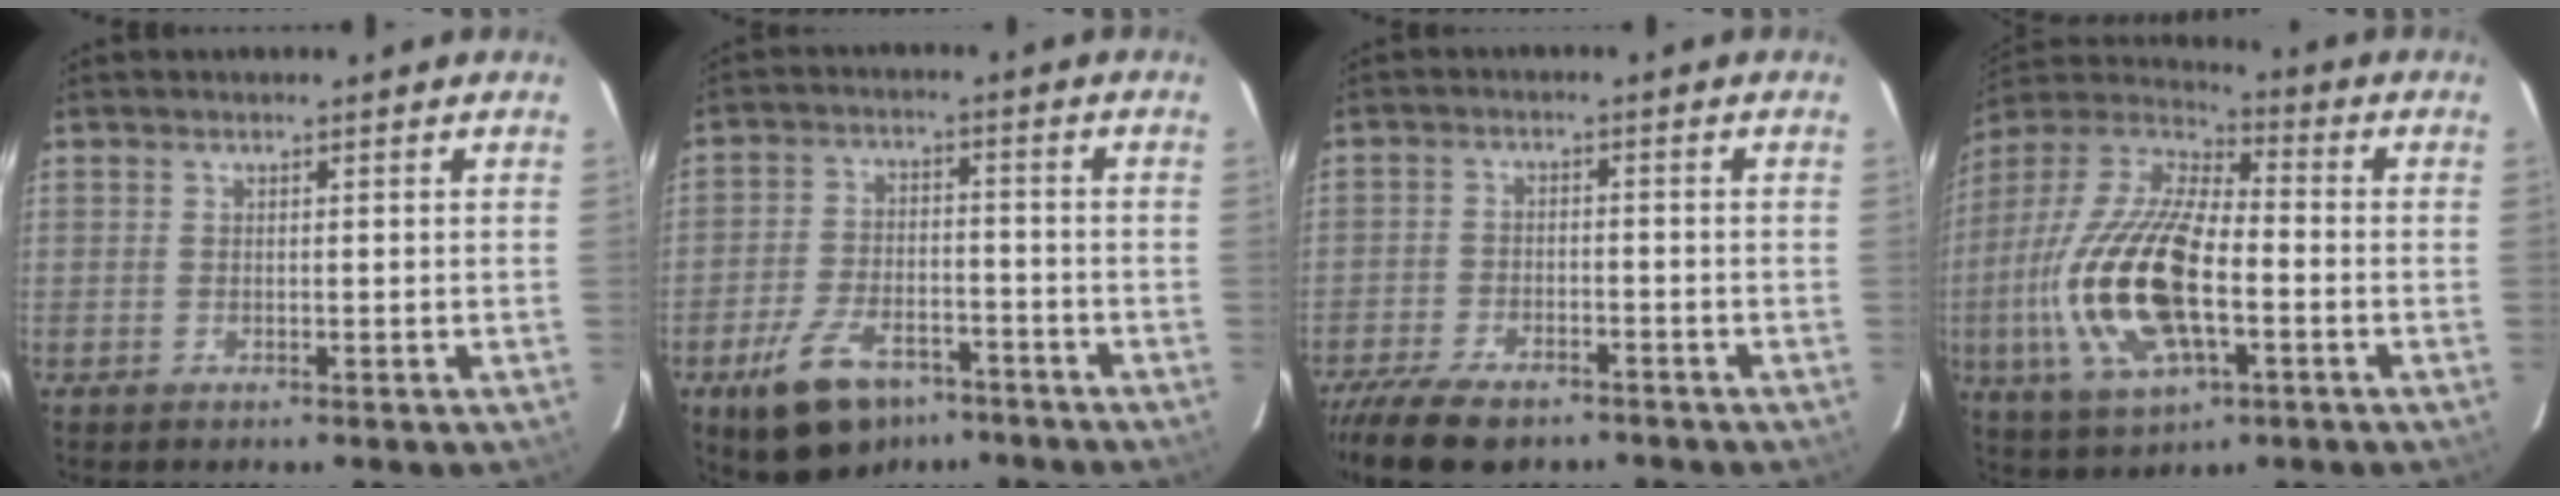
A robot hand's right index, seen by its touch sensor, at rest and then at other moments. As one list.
[{"total": 12.7, "force": [-8.4, 6.3, 7.0], "torque": [-0.154, -0.006, -0.139]}, {"total": 11.6, "force": [-9.2, 4.4, 5.6], "torque": [-0.137, -0.027, -0.157]}, {"total": 21.6, "force": [-4.6, 9.4, 19.0], "torque": [-0.404, -0.010, -0.086]}]